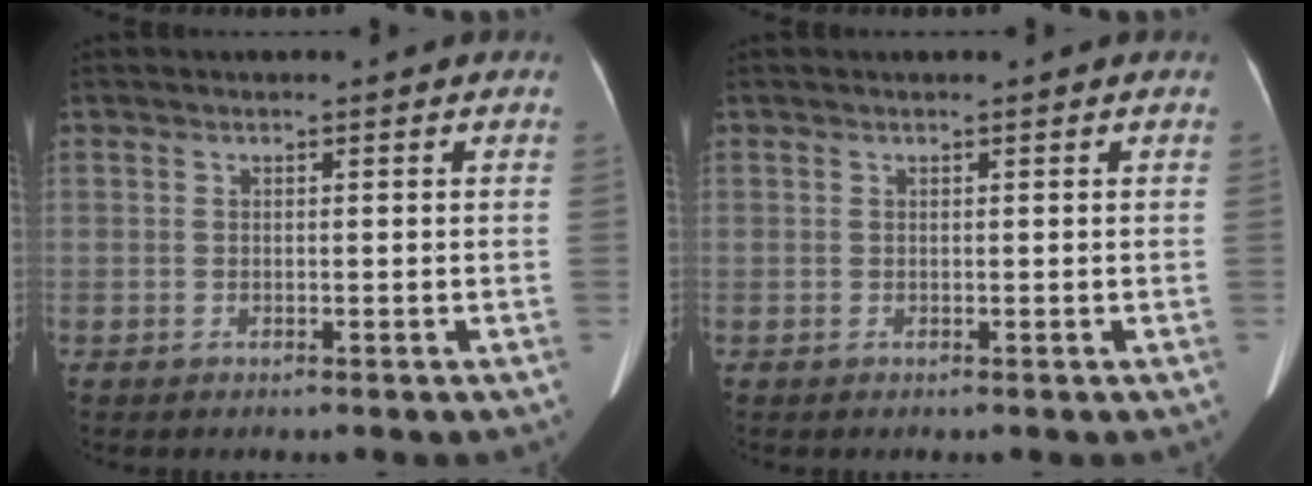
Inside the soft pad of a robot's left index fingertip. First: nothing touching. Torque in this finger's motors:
{"motor_torque": [-0.10, -0.03, 0.03, 0.02]}